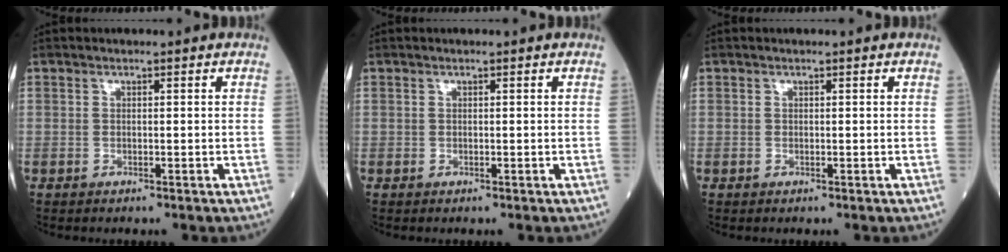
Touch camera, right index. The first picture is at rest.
{"total": 0.0}
{"total": 0.0}